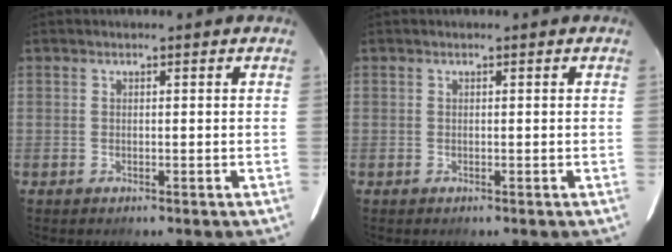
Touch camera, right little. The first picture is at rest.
{"total": 0.0}